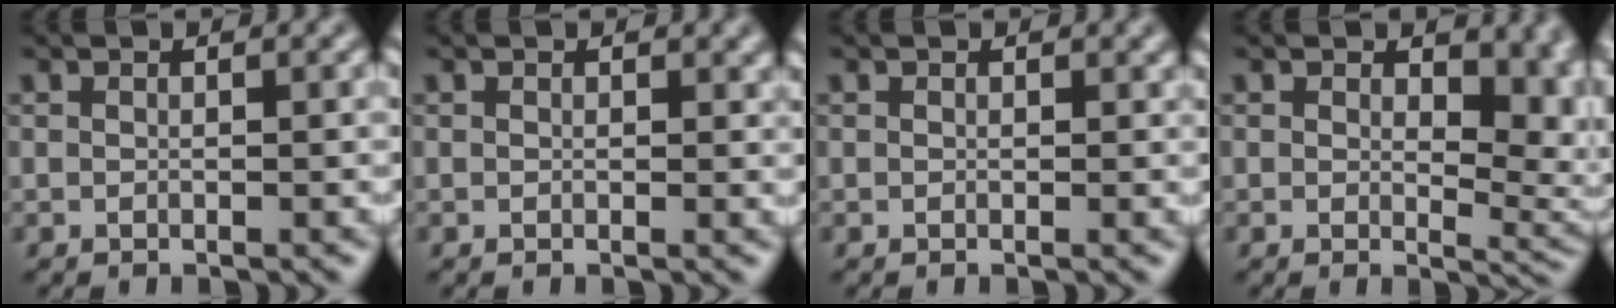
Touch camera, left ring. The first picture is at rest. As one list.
[{"total": 0.9, "force": [0.3, 0.6, 0.5], "torque": [-0.005, -0.002, 0.003]}, {"total": 0.5, "force": [0.2, 0.4, 0.3], "torque": [-0.003, -0.003, 0.000]}, {"total": 6.8, "force": [1.6, 3.9, 5.4], "torque": [-0.061, -0.013, 0.027]}]